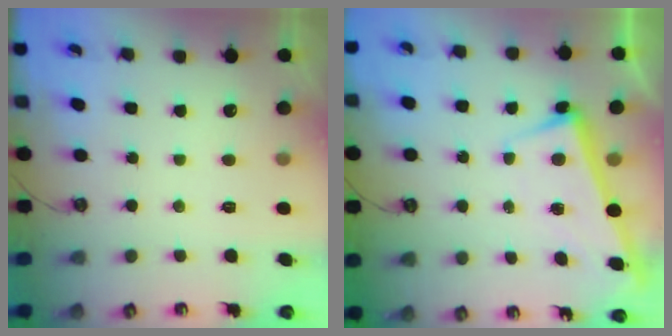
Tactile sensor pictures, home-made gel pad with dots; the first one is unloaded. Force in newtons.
{"total": 2.6, "press": 2.5, "slide": 0.7}